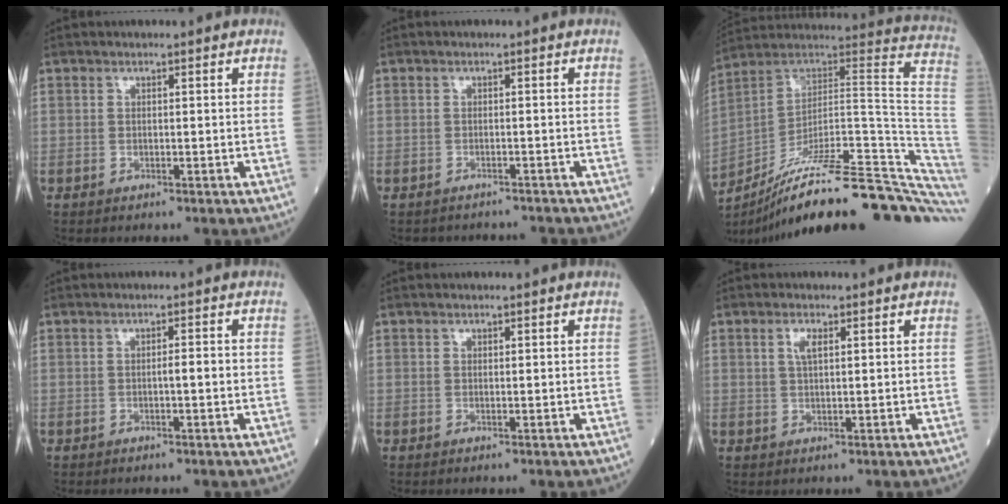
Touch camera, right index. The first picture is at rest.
{"total": 3.9, "force": [-3.5, 1.6, -0.2], "torque": [-0.001, 0.005, -0.049]}
{"total": 32.0, "force": [-24.3, 3.9, 20.4], "torque": [-0.191, 0.021, -0.349]}
{"total": 1.6, "force": [-0.2, 0.1, 1.6], "torque": [-0.027, 0.001, -0.003]}
{"total": 0.0}
{"total": 2.2, "force": [1.0, 0.6, 1.9], "torque": [-0.041, 0.002, 0.020]}